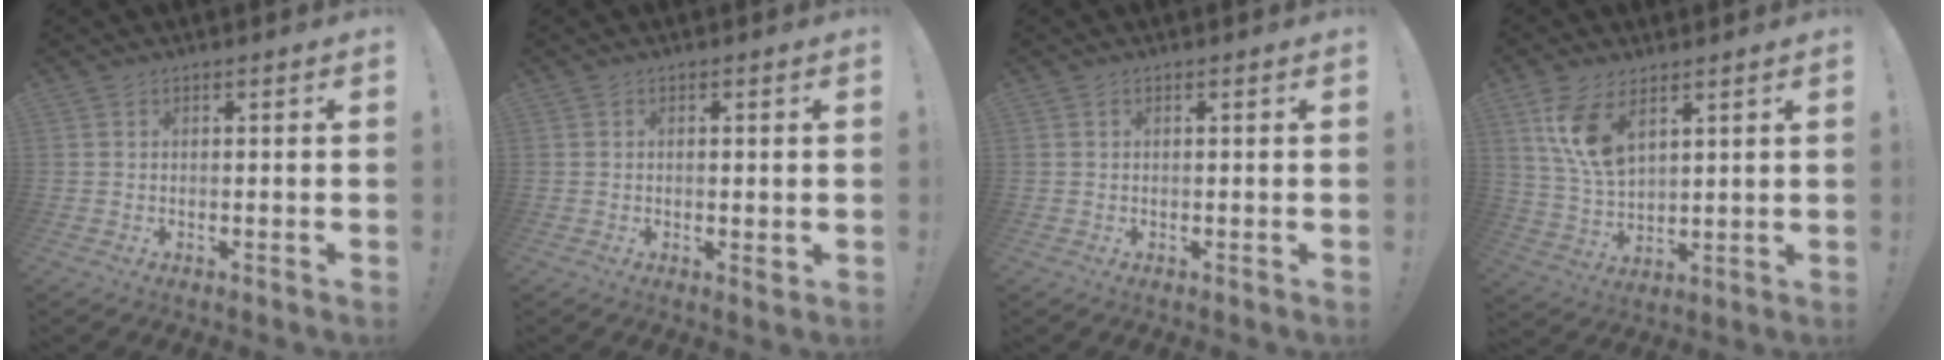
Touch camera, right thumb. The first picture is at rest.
{"total": 1.2, "force": [0.2, 0.4, 1.2], "torque": [-0.004, -0.006, 0.000]}
{"total": 0.0}
{"total": 11.1, "force": [6.0, 5.7, 7.4], "torque": [-0.148, -0.024, 0.111]}